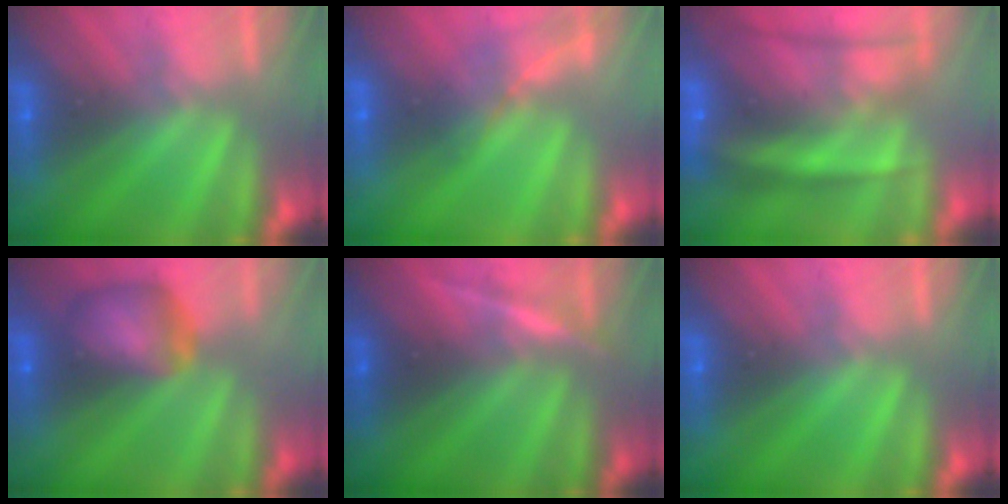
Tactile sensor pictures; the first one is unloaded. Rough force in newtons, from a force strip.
{"total": 1.6}
{"total": 5.8}
{"total": 5.5}
{"total": 3.3}
{"total": 0.0}